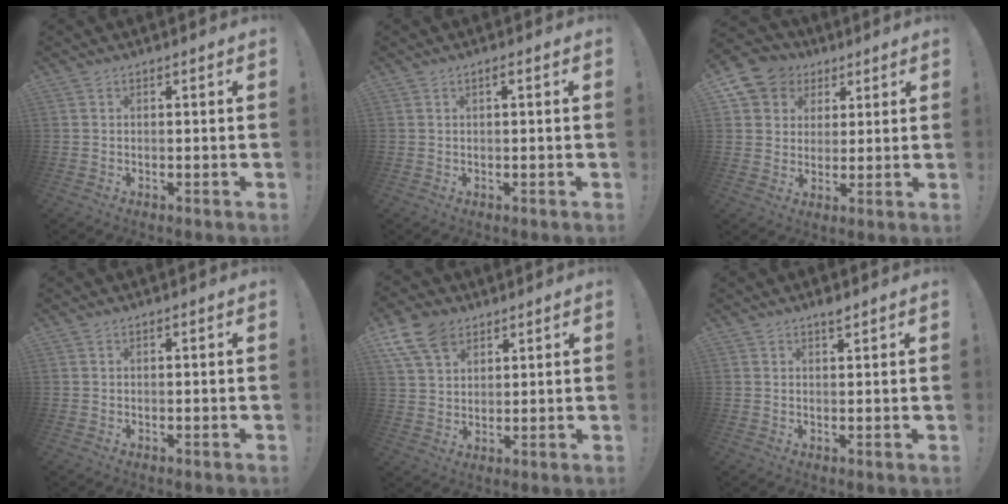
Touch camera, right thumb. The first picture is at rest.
{"total": 1.2, "force": [0.3, 0.1, 1.2], "torque": [-0.017, -0.002, 0.002]}
{"total": 8.8, "force": [3.6, 7.7, 2.1], "torque": [-0.025, -0.025, 0.074]}
{"total": 0.0}
{"total": 10.8, "force": [6.5, 6.9, 5.2], "torque": [-0.095, -0.025, 0.129]}
{"total": 2.1, "force": [1.7, 0.2, 1.2], "torque": [-0.011, -0.008, 0.027]}